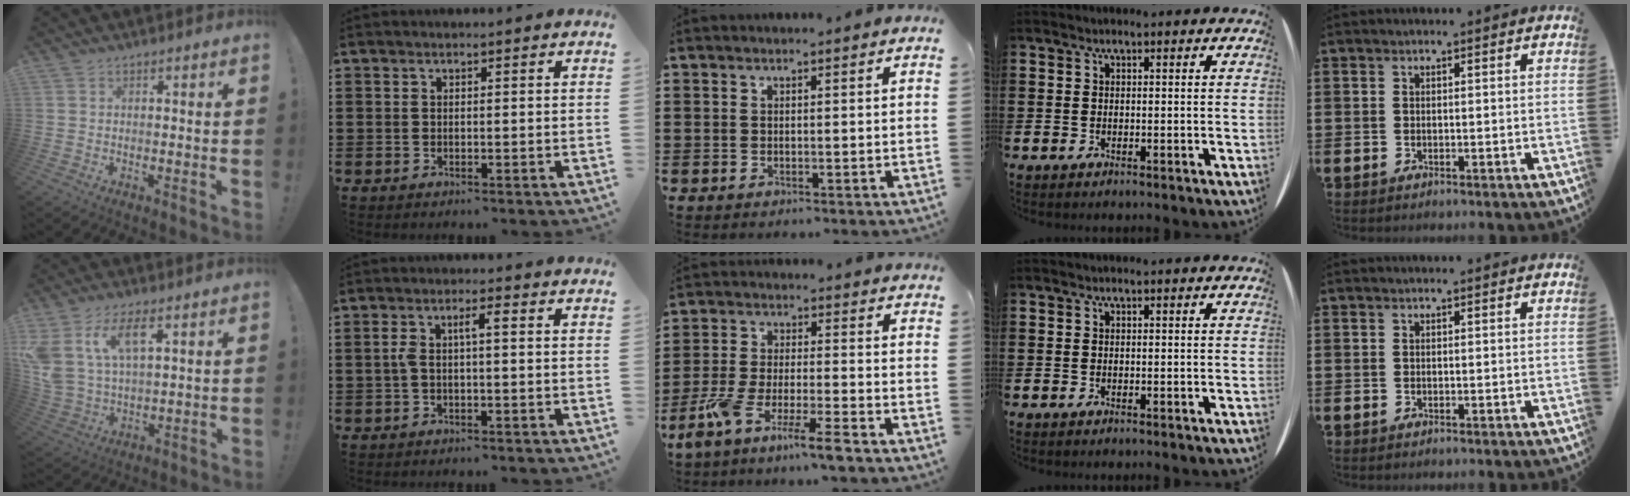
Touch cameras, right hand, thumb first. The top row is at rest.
{"thumb": {"total": 11.8, "force": [6.1, 5.8, 8.2], "torque": [-0.173, -0.024, 0.111]}, "index": {"total": 3.3, "force": [-0.2, 0.7, 3.2], "torque": [-0.075, 0.002, -0.012]}, "middle": {"total": 7.8, "force": [-6.2, -0.1, 4.7], "torque": [-0.108, -0.015, -0.122]}}